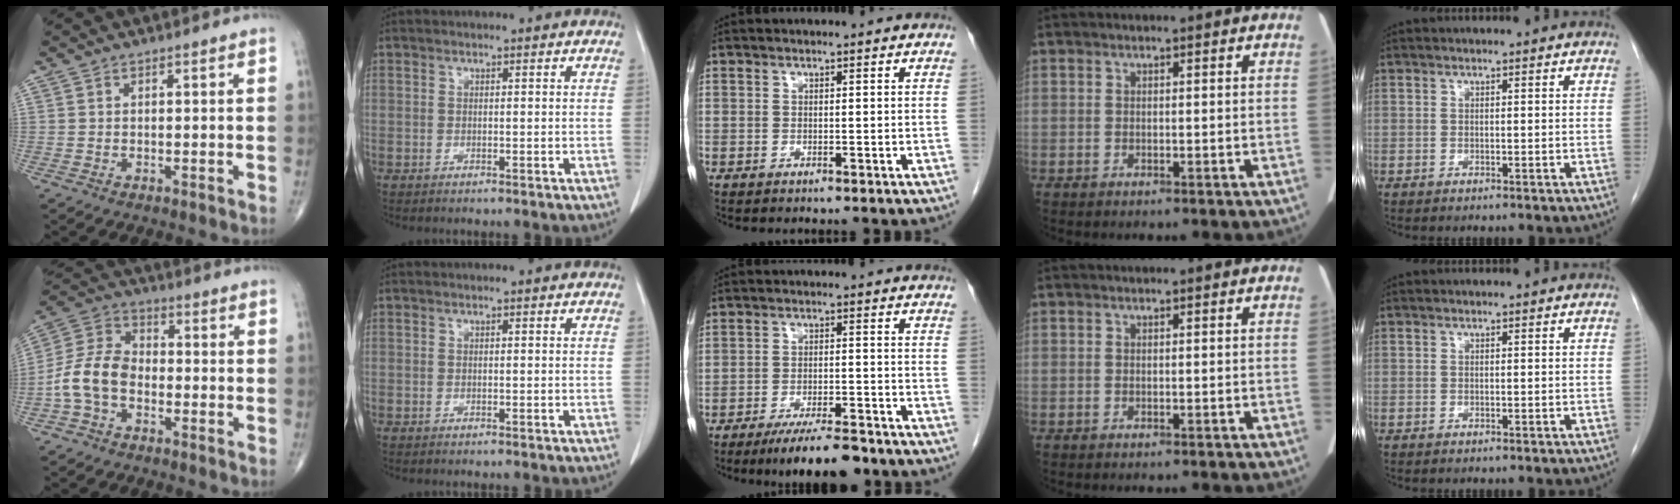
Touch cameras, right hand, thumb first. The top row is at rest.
{"thumb": {"total": 9.8, "force": [-3.0, 6.6, 6.6], "torque": [-0.125, 0.034, -0.069]}, "middle": {"total": 8.7, "force": [-6.9, 1.7, 5.0], "torque": [-0.073, -0.015, -0.112]}}